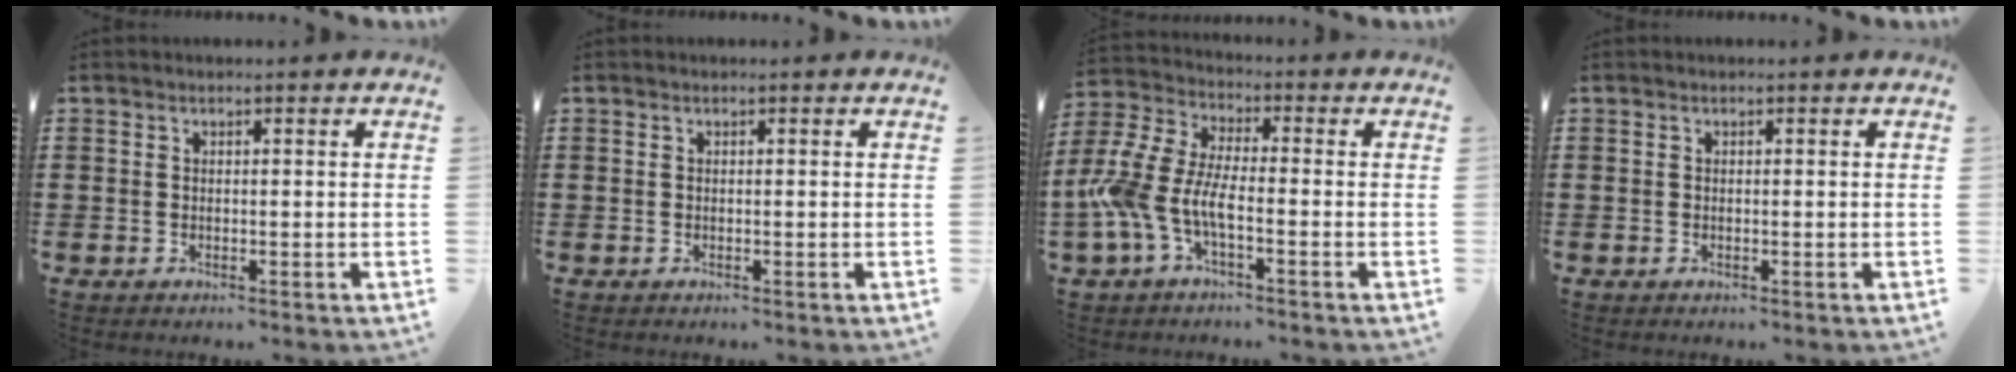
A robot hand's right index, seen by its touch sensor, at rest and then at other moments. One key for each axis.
{"total": 0.0}
{"total": 8.4, "fx": -3.1, "fy": 3.6, "fz": 7.0, "tx": -0.189, "ty": -0.018, "tz": -0.065}
{"total": 0.0}